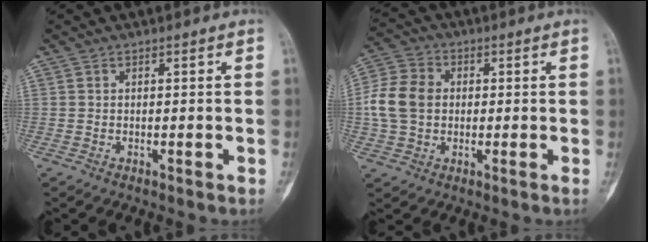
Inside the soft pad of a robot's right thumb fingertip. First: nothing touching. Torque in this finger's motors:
{"motor_torque": [0.67, 1.21, 0.45, -0.32, 0.06]}